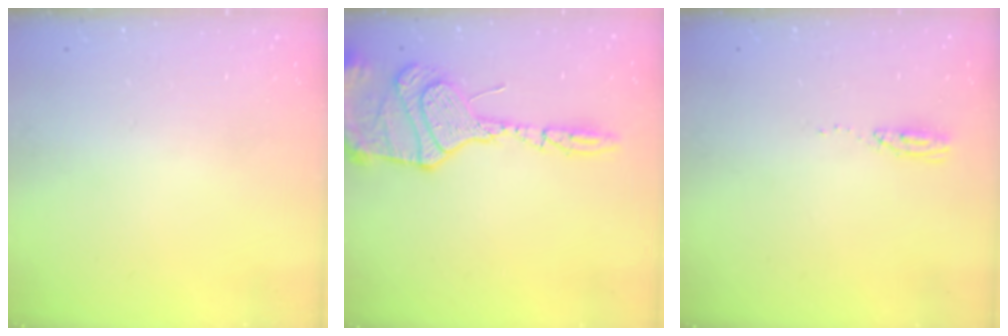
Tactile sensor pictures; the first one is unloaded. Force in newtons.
{"total": 18.6, "press": 18.4, "slide": 3.1}
{"total": 3.6, "press": 3.3, "slide": 1.5}